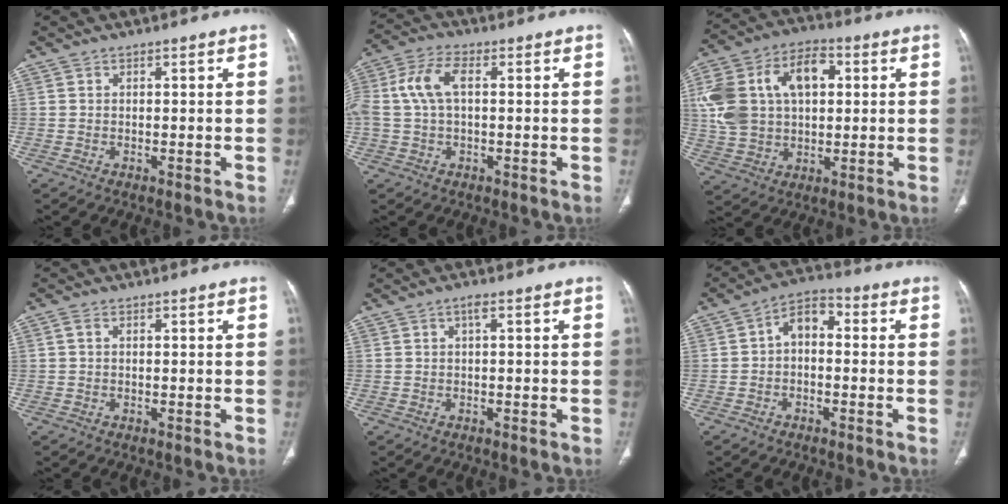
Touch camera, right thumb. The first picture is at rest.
{"total": 8.9, "force": [1.1, 4.9, 7.4], "torque": [-0.171, 0.029, 0.019]}
{"total": 19.6, "force": [3.7, 12.8, 14.3], "torque": [-0.269, 0.027, 0.066]}
{"total": 0.8, "force": [0.2, 0.4, 0.6], "torque": [-0.016, 0.003, 0.001]}
{"total": 1.5, "force": [0.1, 0.2, 1.5], "torque": [-0.025, 0.004, 0.002]}
{"total": 6.0, "force": [-0.3, 3.9, 4.5], "torque": [-0.061, 0.029, -0.022]}